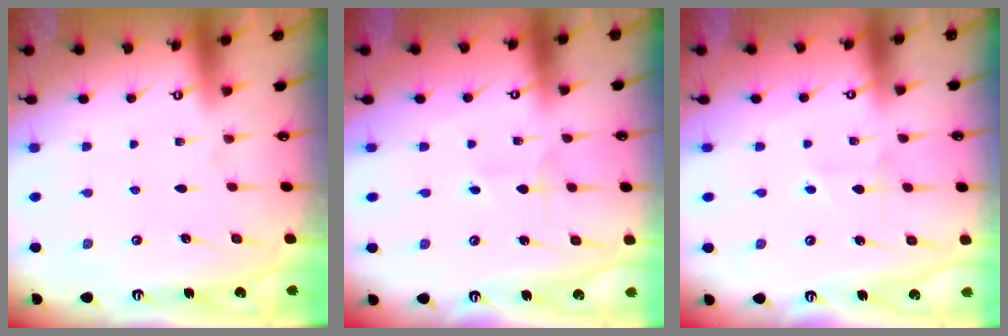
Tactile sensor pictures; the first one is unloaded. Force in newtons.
{"total": 1.4, "press": 1.4, "slide": 0.1}
{"total": 3.4, "press": 3.2, "slide": 1.1}